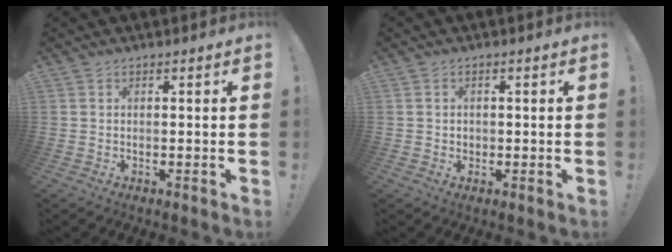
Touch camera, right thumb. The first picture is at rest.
{"total": 1.3, "force": [0.2, 1.2, 0.3], "torque": [-0.003, -0.001, 0.001]}